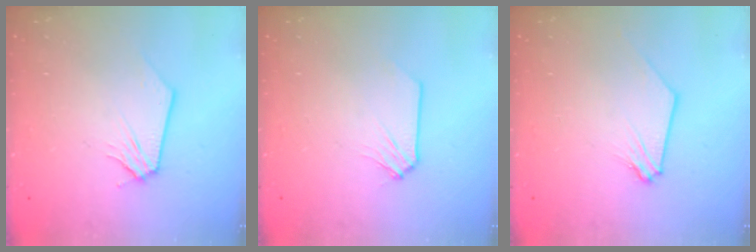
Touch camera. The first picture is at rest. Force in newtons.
{"total": 0.7, "press": 0.7, "slide": 0.1}
{"total": 0.0}